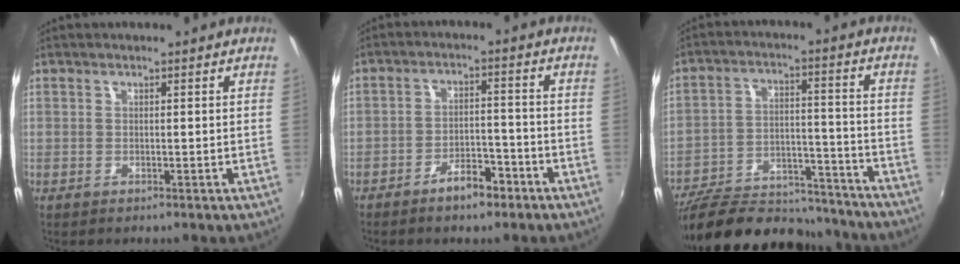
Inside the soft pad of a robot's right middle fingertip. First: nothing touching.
{"total": 5.8, "force": [-4.2, 2.3, 3.2], "torque": [-0.064, 0.006, -0.061]}
{"total": 25.3, "force": [-21.6, 8.6, 10.0], "torque": [-0.193, 0.009, -0.303]}